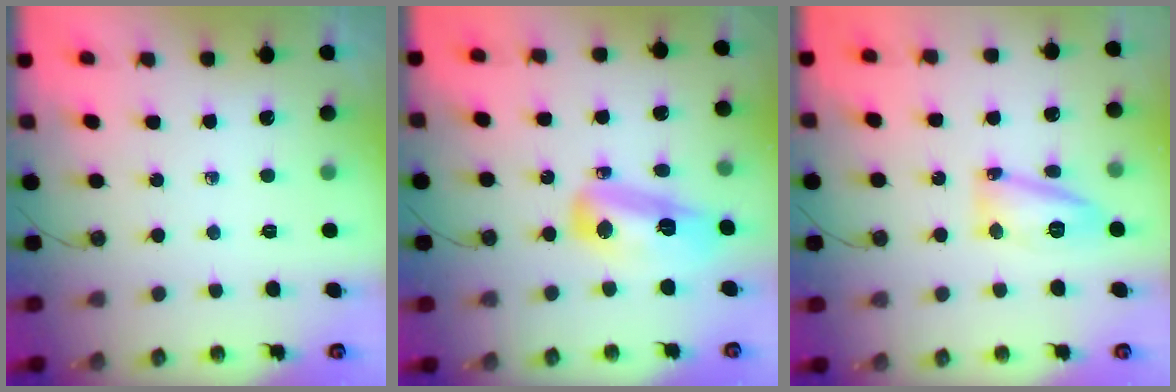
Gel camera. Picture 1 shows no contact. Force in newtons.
{"total": 12.5, "press": 12.5, "slide": 1.2}
{"total": 12.7, "press": 12.6, "slide": 1.4}